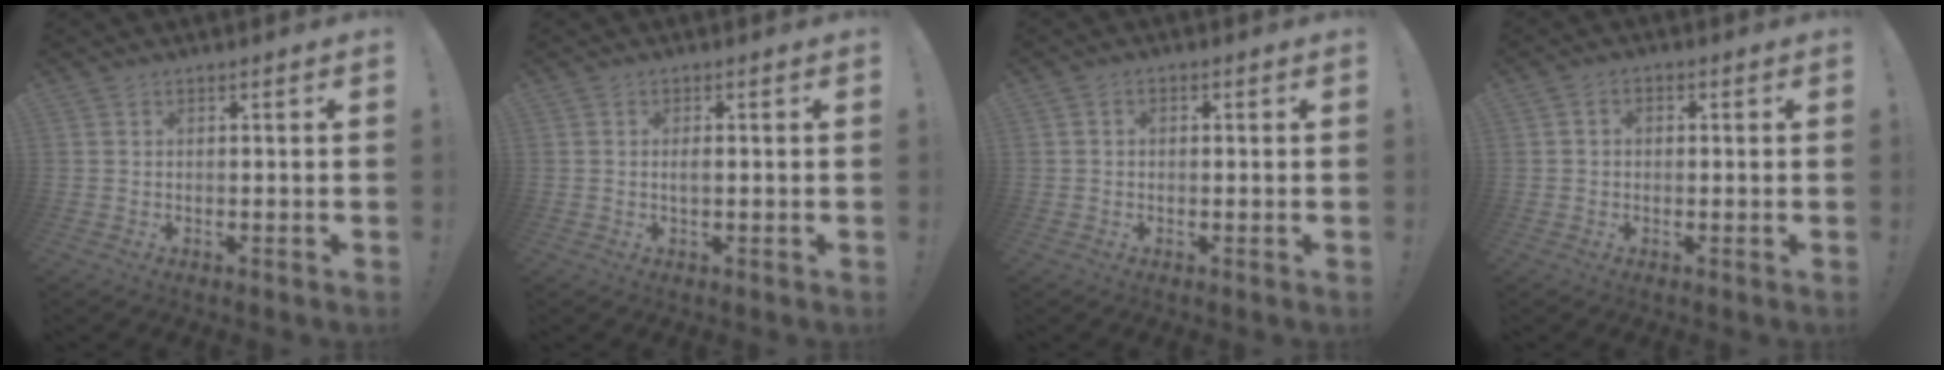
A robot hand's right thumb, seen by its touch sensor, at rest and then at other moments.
{"total": 1.3, "force": [0.0, 0.4, 1.2], "torque": [-0.017, -0.001, -0.002]}
{"total": 1.5, "force": [-0.5, 1.2, 0.8], "torque": [-0.013, 0.005, -0.009]}
{"total": 2.0, "force": [-0.5, 1.5, 1.1], "torque": [-0.010, 0.004, -0.011]}